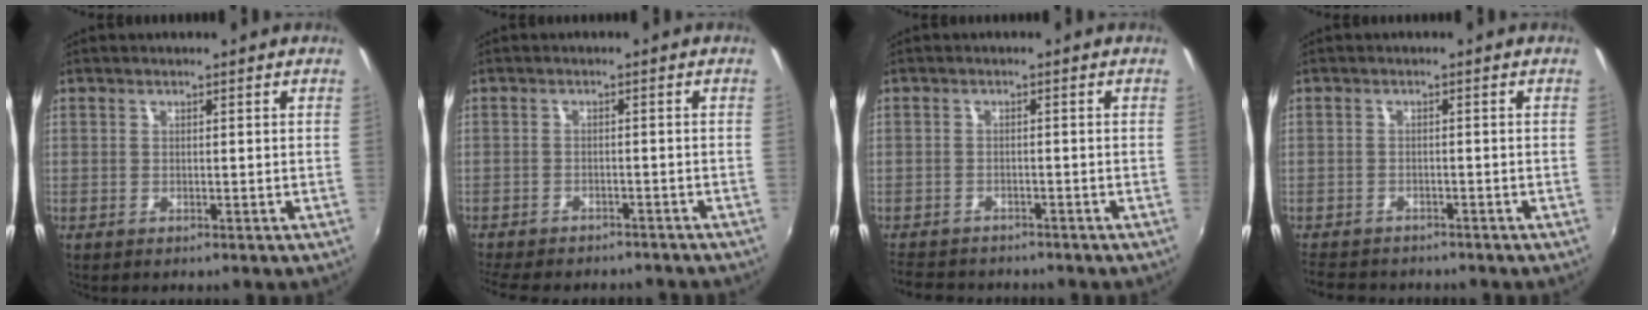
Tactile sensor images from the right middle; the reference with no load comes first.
{"total": 11.9, "force": [-10.3, 3.6, 4.7], "torque": [-0.112, -0.023, -0.147]}
{"total": 6.4, "force": [-5.6, 2.7, 1.4], "torque": [-0.049, -0.005, -0.095]}
{"total": 5.8, "force": [-5.1, 2.6, 1.3], "torque": [-0.045, -0.008, -0.087]}